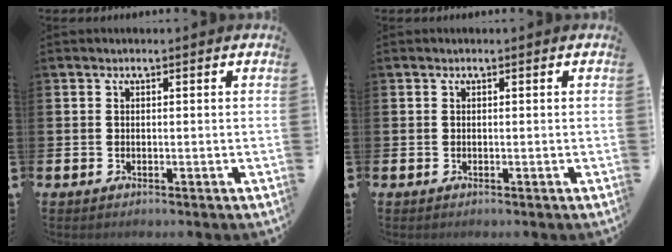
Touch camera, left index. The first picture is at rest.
{"total": 0.0}